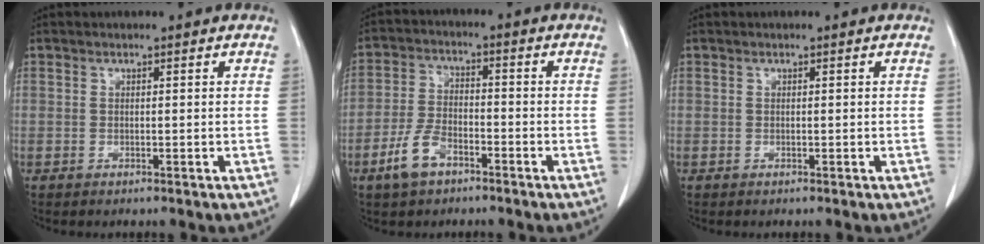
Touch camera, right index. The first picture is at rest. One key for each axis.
{"total": 6.6, "fx": -3.9, "fy": 3.2, "fz": 4.1, "tx": -0.098, "ty": 0.002, "tz": -0.075}
{"total": 0.0}